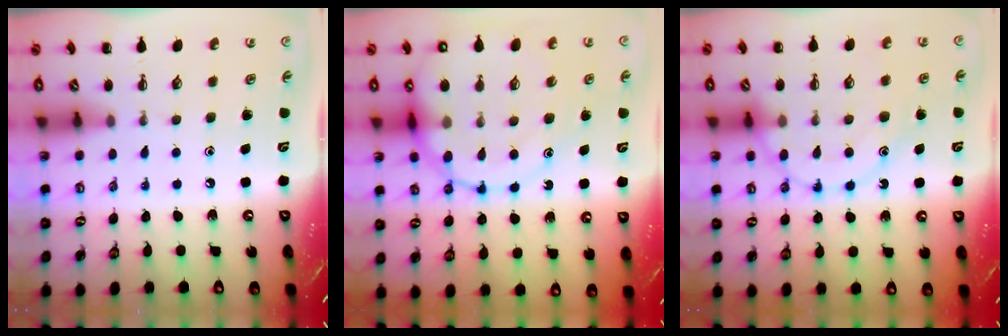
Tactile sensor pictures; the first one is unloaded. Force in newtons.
{"total": 17.0, "press": 16.8, "slide": 2.4}
{"total": 13.8, "press": 13.7, "slide": 1.8}